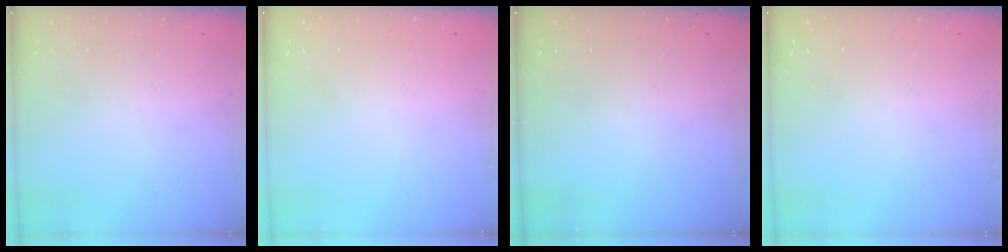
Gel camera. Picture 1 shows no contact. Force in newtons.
{"total": 0.0}
{"total": 0.0}
{"total": 0.0}